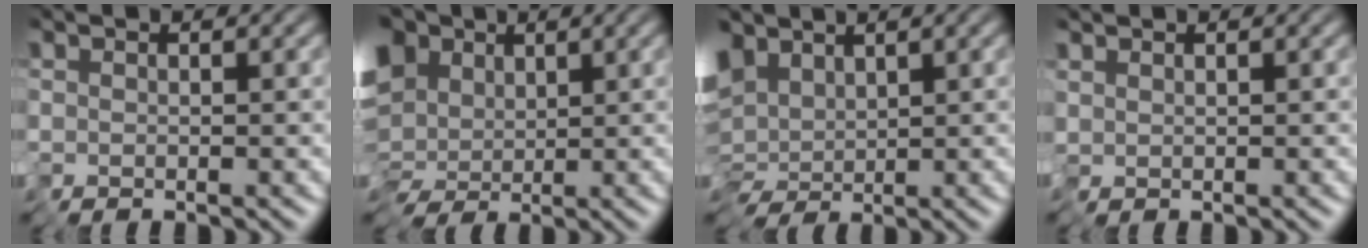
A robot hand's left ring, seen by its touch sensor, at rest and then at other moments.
{"total": 11.8, "force": [2.5, 8.9, 7.2], "torque": [-0.151, 0.026, 0.014]}
{"total": 6.9, "force": [2.1, 4.6, 4.6], "torque": [-0.113, 0.015, 0.041]}
{"total": 0.9, "force": [0.6, 0.5, -0.3], "torque": [0.006, 0.004, 0.014]}